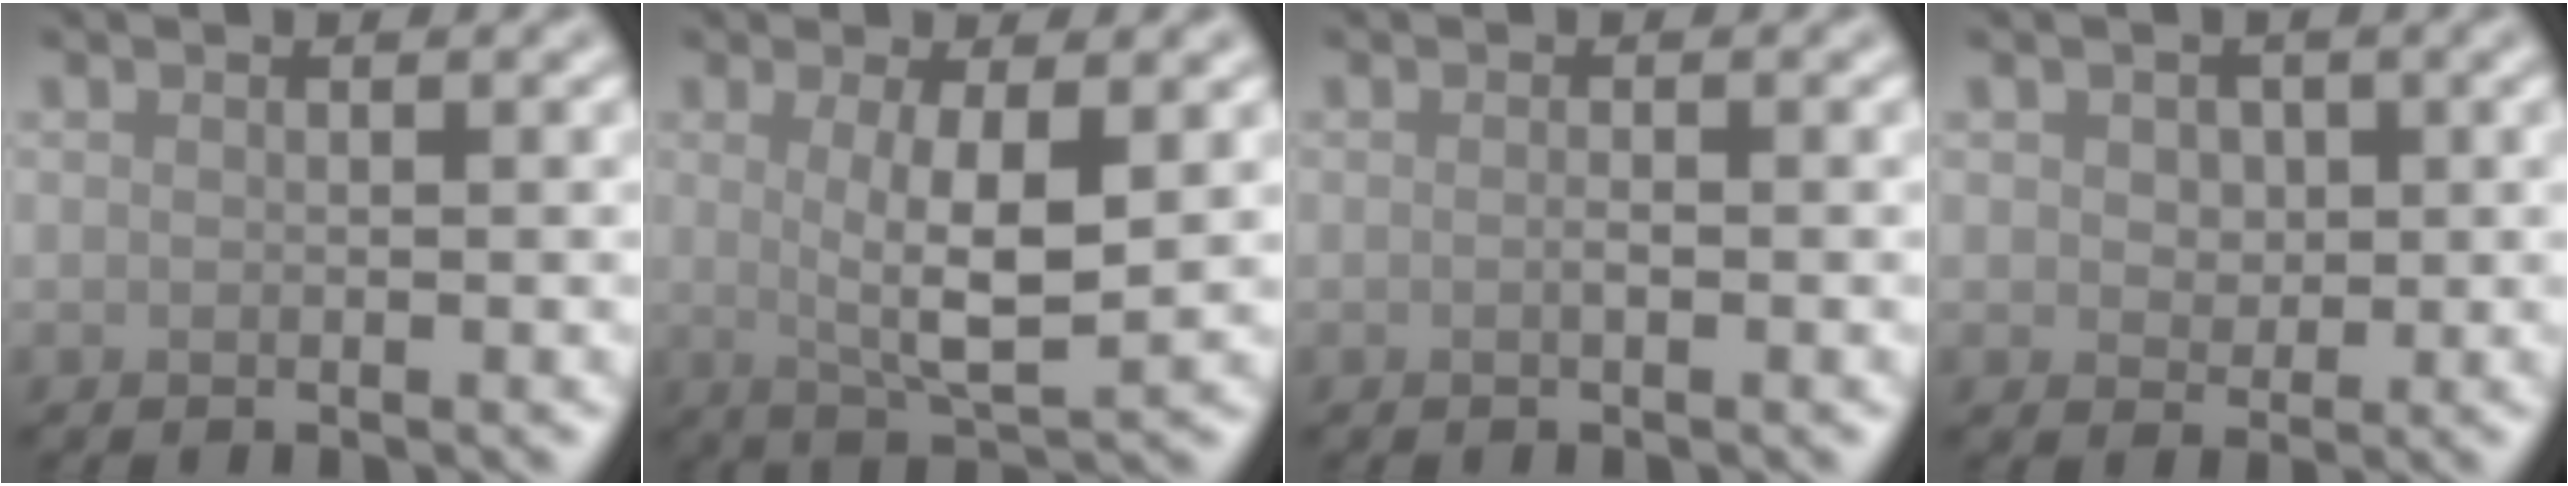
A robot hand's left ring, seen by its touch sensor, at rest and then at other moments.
{"total": 5.4, "force": [0.6, 1.4, 5.1], "torque": [-0.093, -0.009, 0.016]}
{"total": 0.6, "force": [-0.1, 0.1, 0.6], "torque": [-0.011, -0.001, -0.002]}
{"total": 2.0, "force": [0.5, 1.7, 1.1], "torque": [-0.023, -0.002, 0.002]}